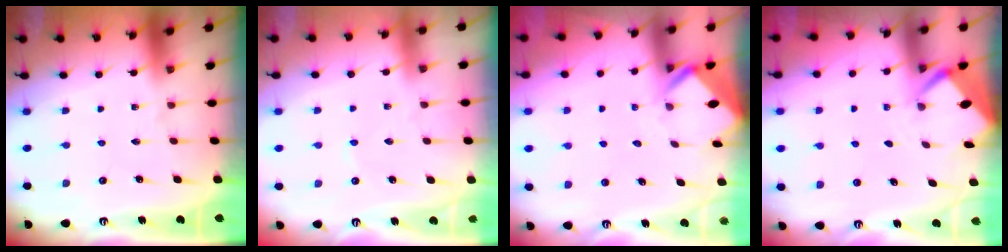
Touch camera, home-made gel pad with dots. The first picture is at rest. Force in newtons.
{"total": 1.1, "press": 1.1, "slide": 0.2}
{"total": 3.4, "press": 3.4, "slide": 0.3}
{"total": 2.3, "press": 2.3, "slide": 0.1}